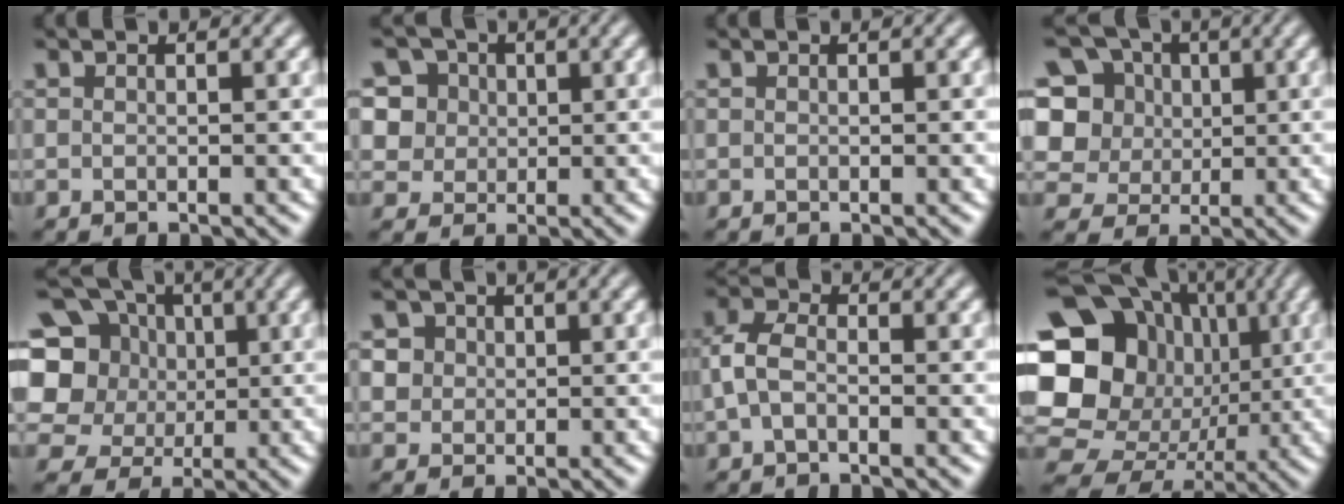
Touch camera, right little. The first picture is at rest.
{"total": 8.7, "force": [4.0, 6.9, 3.4], "torque": [-0.068, 0.026, 0.046]}
{"total": 0.0}
{"total": 10.1, "force": [3.4, 8.4, 4.5], "torque": [-0.103, 0.028, 0.049]}
{"total": 11.0, "force": [2.5, 9.4, 5.1], "torque": [-0.135, 0.038, 0.015]}
{"total": 4.4, "force": [1.8, 3.7, 1.6], "torque": [-0.028, 0.018, 0.022]}
{"total": 2.8, "force": [-0.4, 1.7, 2.2], "torque": [-0.053, 0.007, -0.016]}
{"total": 21.1, "force": [1.7, 19.1, 8.9], "torque": [-0.200, 0.039, 0.003]}